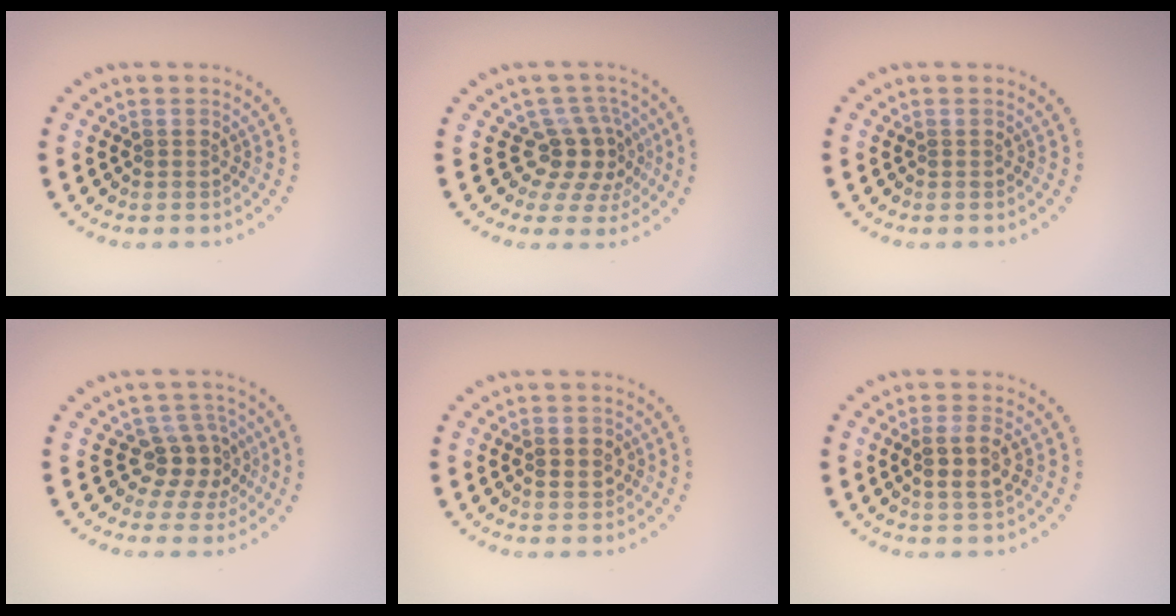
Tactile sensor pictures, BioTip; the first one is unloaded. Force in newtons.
{"total": 3.8, "press": 2.9, "slide": 2.5}
{"total": 0.0}
{"total": 3.5, "press": 2.9, "slide": 1.8}
{"total": 1.5, "press": 1.4, "slide": 0.3}
{"total": 2.4, "press": 2.3, "slide": 0.7}